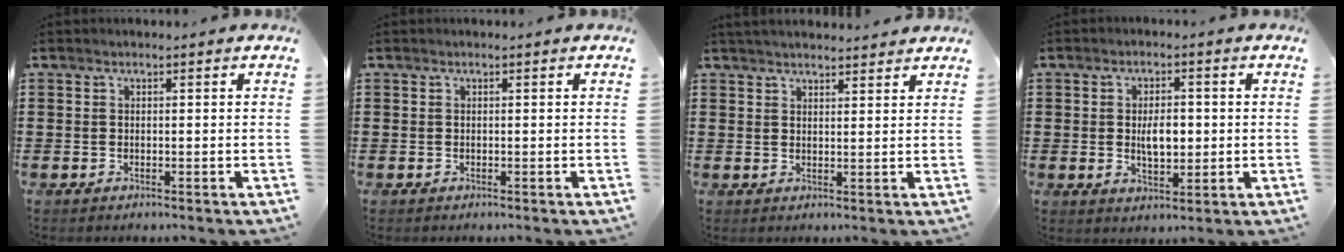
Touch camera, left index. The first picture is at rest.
{"total": 0.0}
{"total": 2.5, "force": [2.5, 0.2, 0.3], "torque": [-0.013, -0.002, 0.049]}
{"total": 4.6, "force": [0.1, 2.2, 4.0], "torque": [-0.061, -0.002, -0.004]}